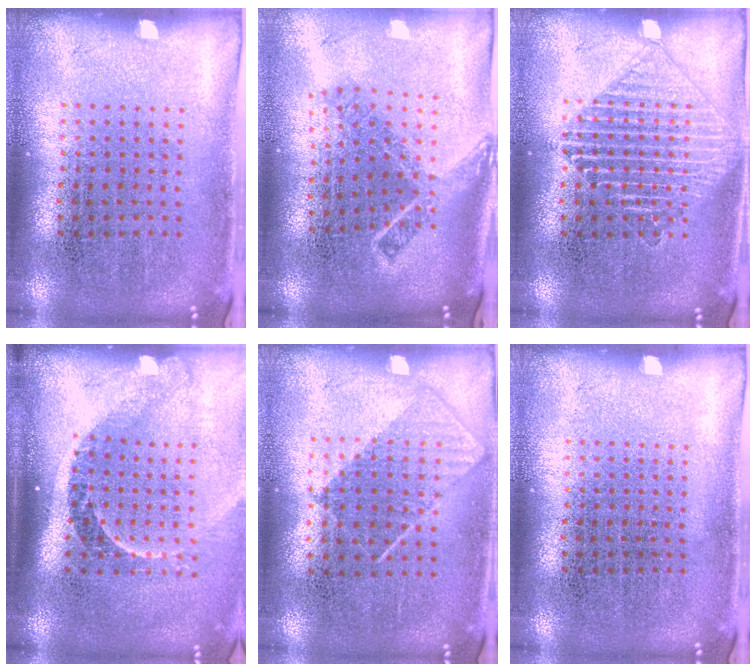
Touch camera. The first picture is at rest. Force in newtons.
{"total": 1.9, "press": 1.3, "slide": 1.4}
{"total": 2.6, "press": 2.6, "slide": 0.5}
{"total": 2.3, "press": 1.6, "slide": 1.7}
{"total": 0.8, "press": 0.7, "slide": 0.4}
{"total": 0.0}